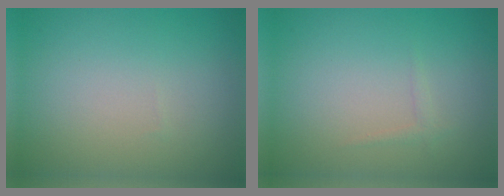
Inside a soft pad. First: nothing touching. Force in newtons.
{"total": 0.7, "press": 0.7, "slide": 0.0}